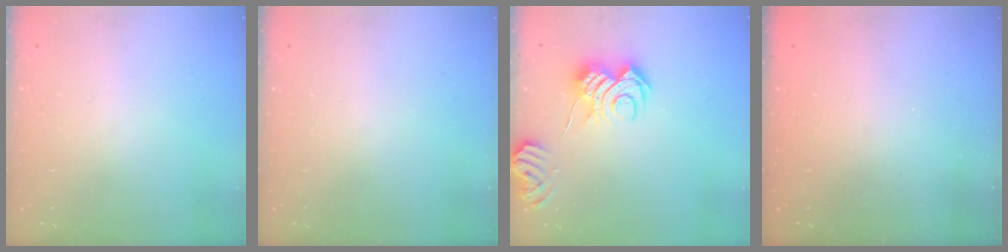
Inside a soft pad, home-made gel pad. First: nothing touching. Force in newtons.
{"total": 0.0}
{"total": 9.0, "press": 9.0, "slide": 1.0}
{"total": 2.4, "press": 2.3, "slide": 0.8}